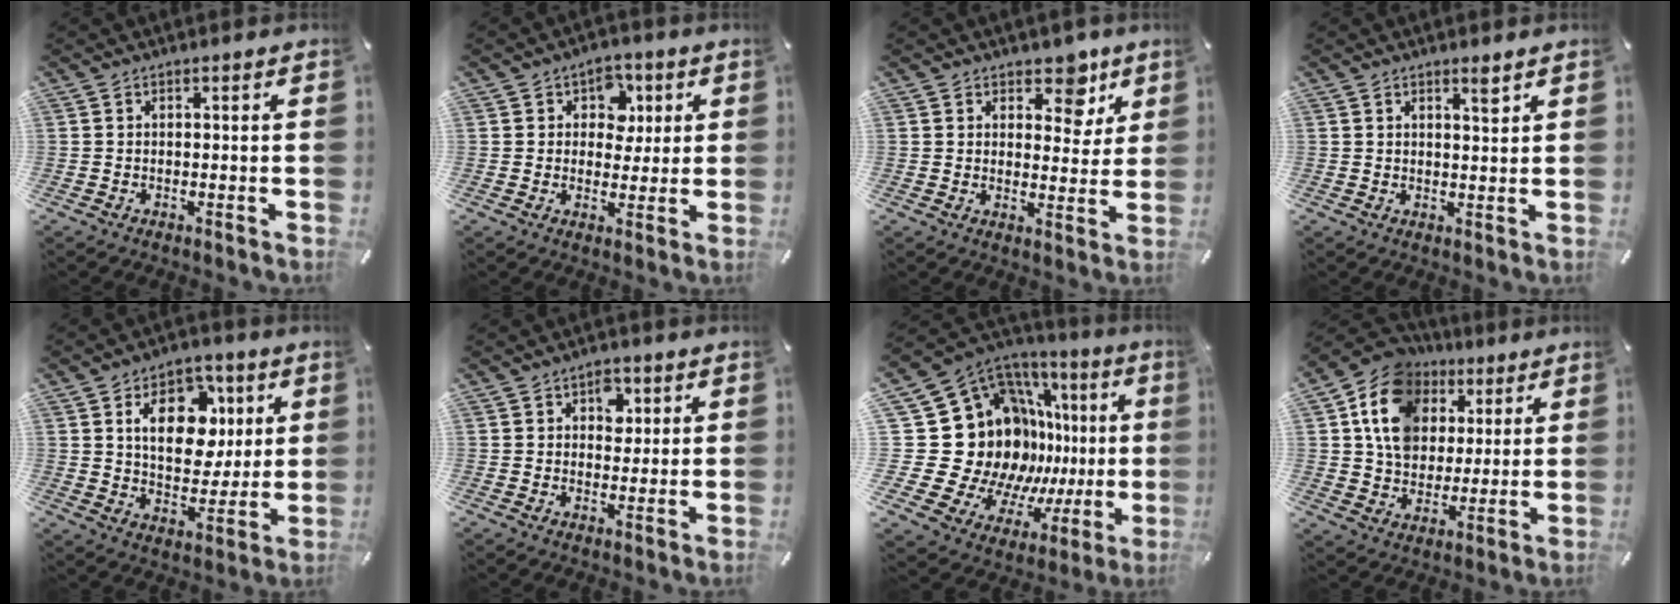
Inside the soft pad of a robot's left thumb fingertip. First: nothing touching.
{"total": 7.3, "force": [2.1, 6.2, 3.2], "torque": [-0.034, -0.001, 0.031]}
{"total": 8.0, "force": [5.3, 5.1, 3.3], "torque": [-0.016, -0.039, 0.084]}
{"total": 2.5, "force": [1.9, 0.5, 1.5], "torque": [-0.016, -0.009, 0.031]}
{"total": 14.3, "force": [4.7, 10.4, 8.6], "torque": [-0.131, -0.003, 0.085]}
{"total": 4.8, "force": [1.7, 3.6, 2.8], "torque": [-0.014, -0.010, 0.017]}
{"total": 27.9, "force": [2.6, 19.4, 19.9], "torque": [-0.309, -0.107, 0.119]}
{"total": 14.6, "force": [4.9, 12.2, 6.3], "torque": [-0.115, -0.016, 0.094]}